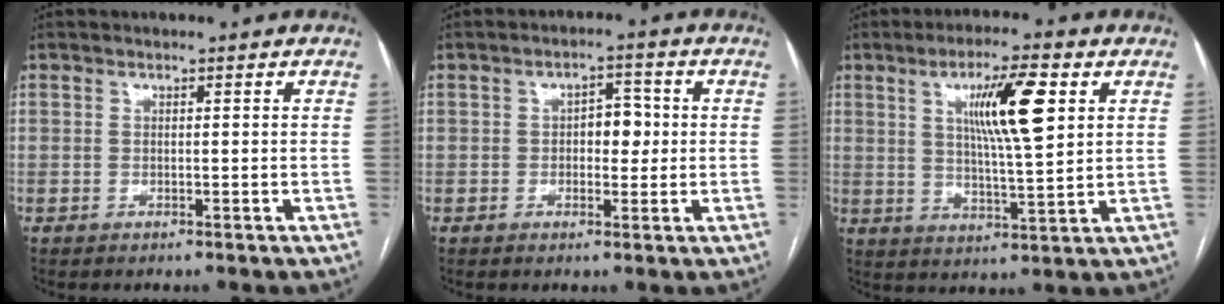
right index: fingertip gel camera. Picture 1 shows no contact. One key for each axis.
{"total": 4.2, "fx": 0.1, "fy": 2.4, "fz": 3.5, "tx": -0.048, "ty": 0.012, "tz": 0.003}
{"total": 10.9, "fx": 3.8, "fy": 1.1, "fz": 10.2, "tx": -0.174, "ty": 0.004, "tz": 0.064}